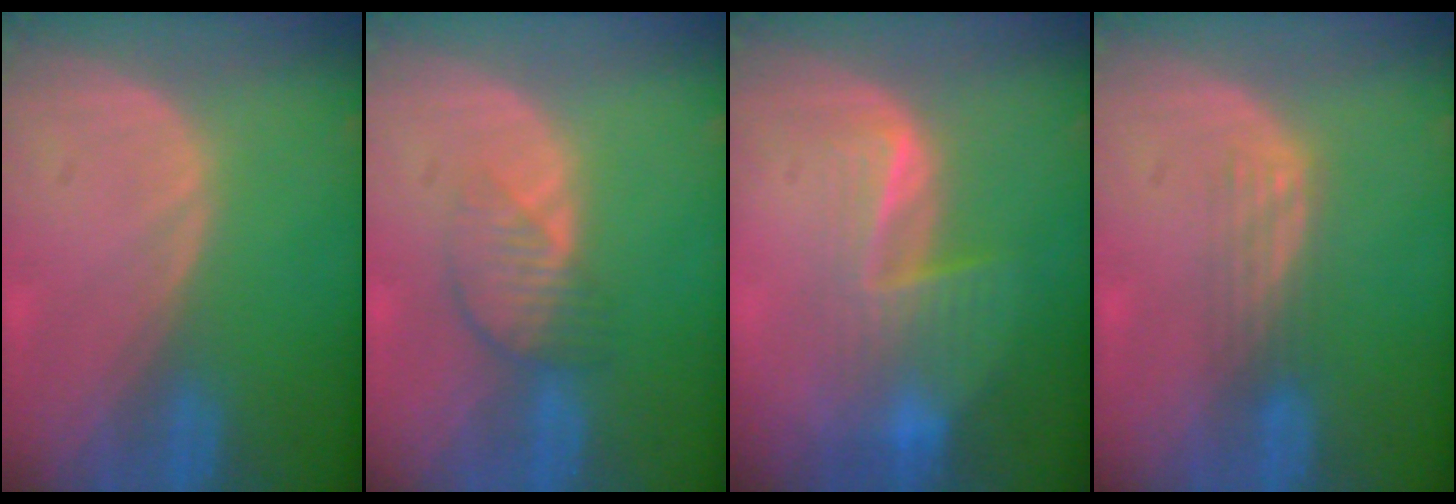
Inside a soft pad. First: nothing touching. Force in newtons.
{"total": 4.2, "press": 3.7, "slide": 1.8}
{"total": 6.8, "press": 6.3, "slide": 2.4}
{"total": 2.8, "press": 2.5, "slide": 1.3}